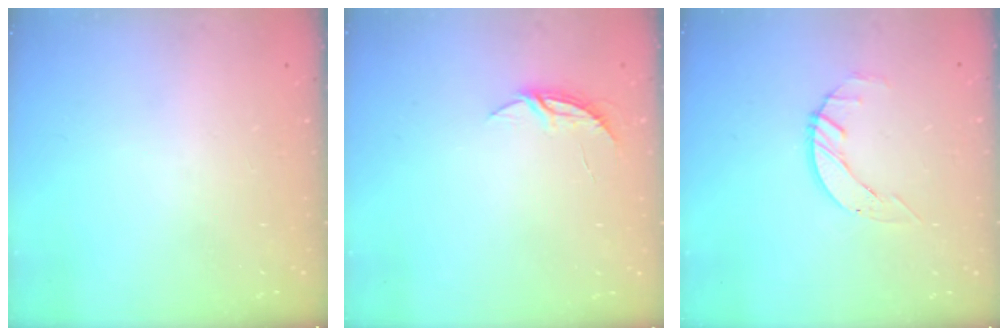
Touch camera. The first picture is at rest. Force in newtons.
{"total": 4.6, "press": 4.6, "slide": 0.4}
{"total": 2.7, "press": 2.7, "slide": 0.3}